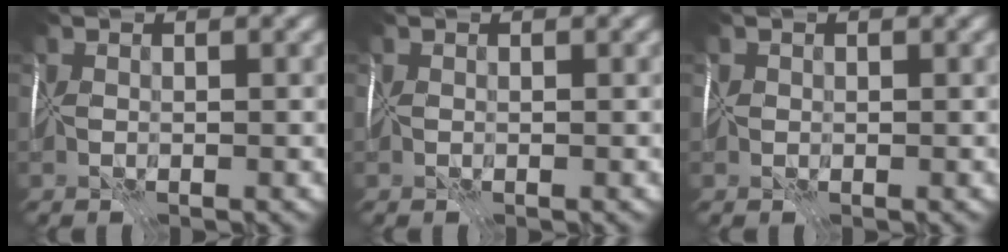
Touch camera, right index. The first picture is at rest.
{"total": 0.0}
{"total": 0.5, "force": [0.1, 0.5, -0.1], "torque": [0.006, 0.005, -0.004]}